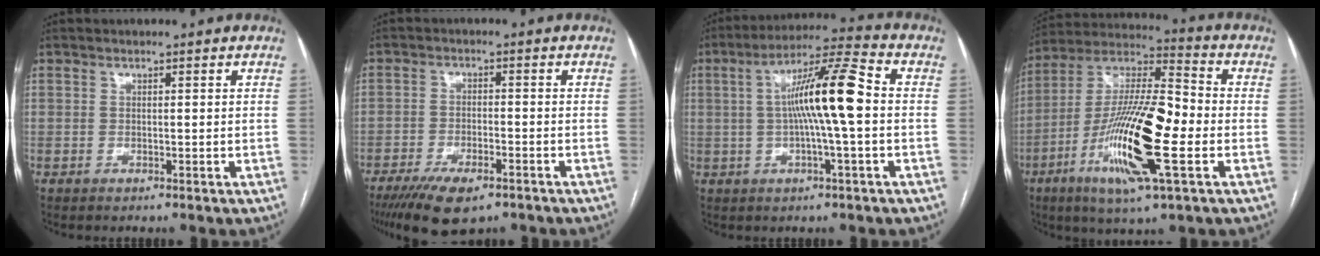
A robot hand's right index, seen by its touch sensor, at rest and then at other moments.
{"total": 9.9, "force": [-6.9, 3.3, 6.3], "torque": [-0.105, -0.014, -0.111]}
{"total": 11.9, "force": [0.3, 0.3, 11.9], "torque": [-0.211, 0.019, -0.001]}
{"total": 19.8, "force": [-5.2, 2.9, 18.9], "torque": [-0.374, -0.010, -0.096]}